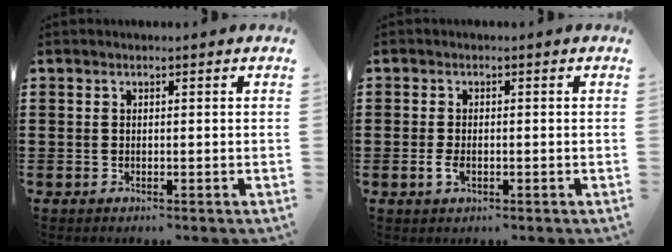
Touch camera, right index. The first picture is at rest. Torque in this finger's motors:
{"motor_torque": [1.54, 0.59, 0.35, 0.09]}